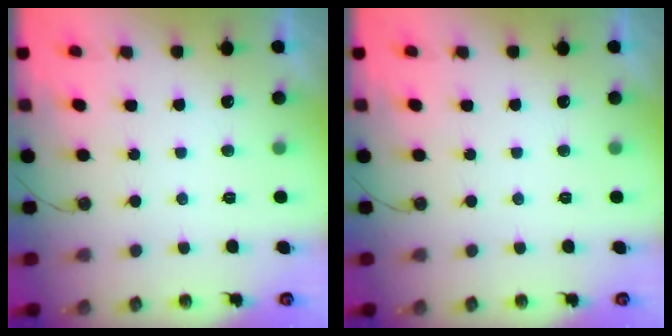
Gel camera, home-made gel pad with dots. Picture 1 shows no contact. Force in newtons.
{"total": 0.0}